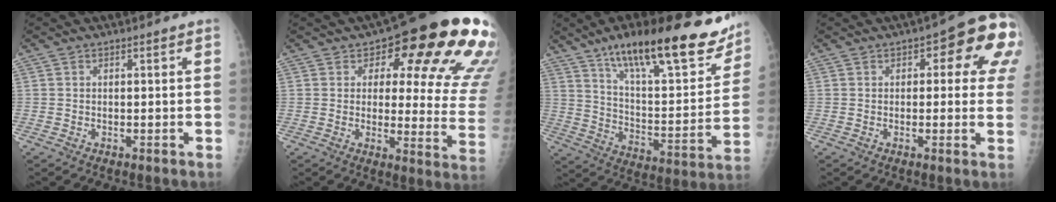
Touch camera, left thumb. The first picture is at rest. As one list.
[{"total": 22.3, "force": [10.9, 9.2, 17.1], "torque": [-0.161, -0.050, 0.125]}, {"total": 27.3, "force": [18.7, 7.9, 18.3], "torque": [-0.234, -0.065, 0.289]}, {"total": 12.5, "force": [3.6, 5.9, 10.4], "torque": [-0.072, 0.011, 0.031]}]